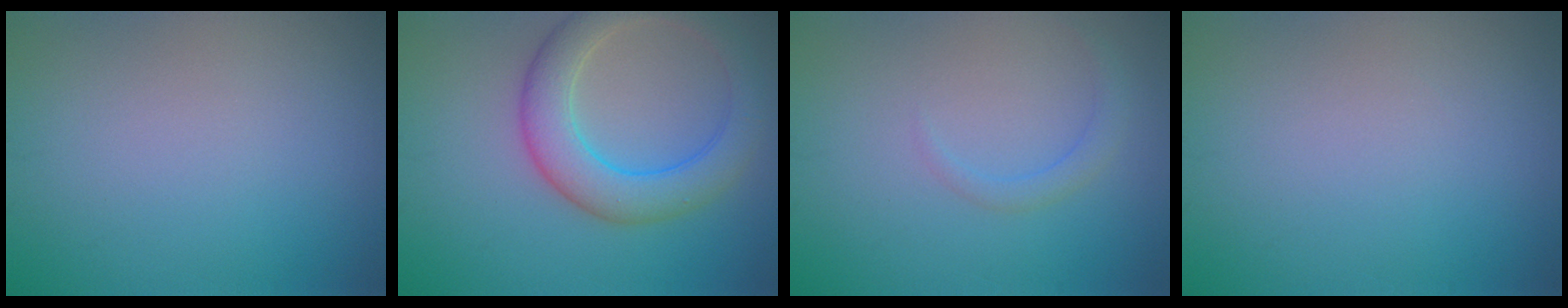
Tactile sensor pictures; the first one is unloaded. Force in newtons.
{"total": 5.9, "press": 5.8, "slide": 0.3}
{"total": 1.3, "press": 1.3, "slide": 0.1}
{"total": 0.0}